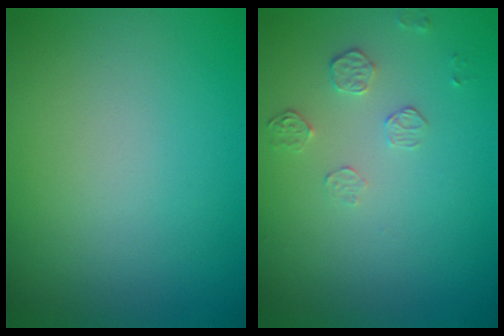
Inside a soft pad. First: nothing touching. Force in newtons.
{"total": 1.5, "press": 0.8, "slide": 1.3}